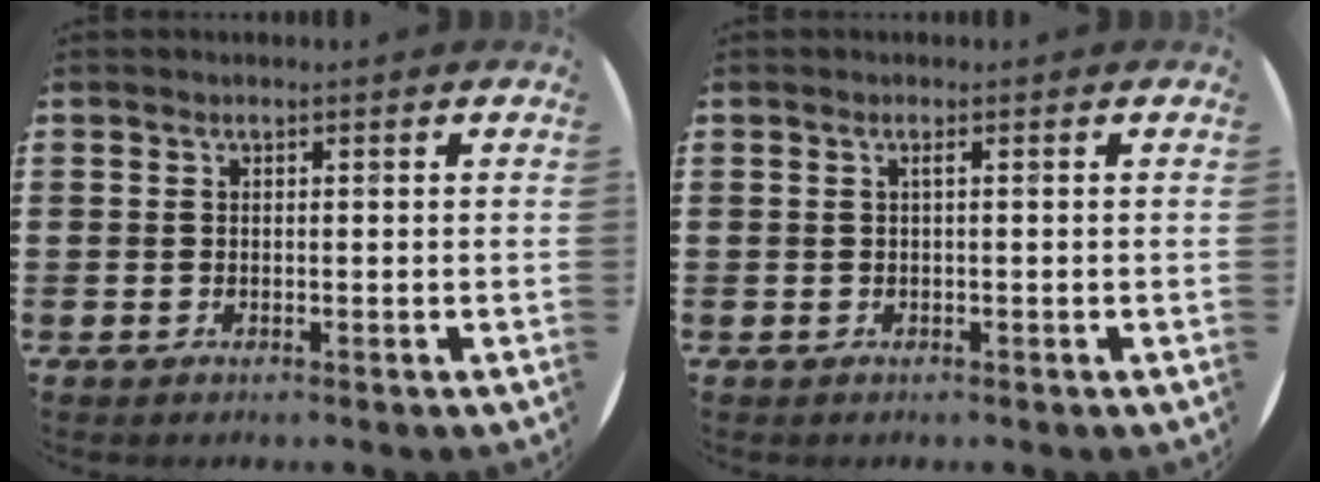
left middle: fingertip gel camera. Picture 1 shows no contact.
{"total": 0.6, "force": [0.0, -0.1, 0.5], "torque": [-0.006, -0.001, -0.001]}